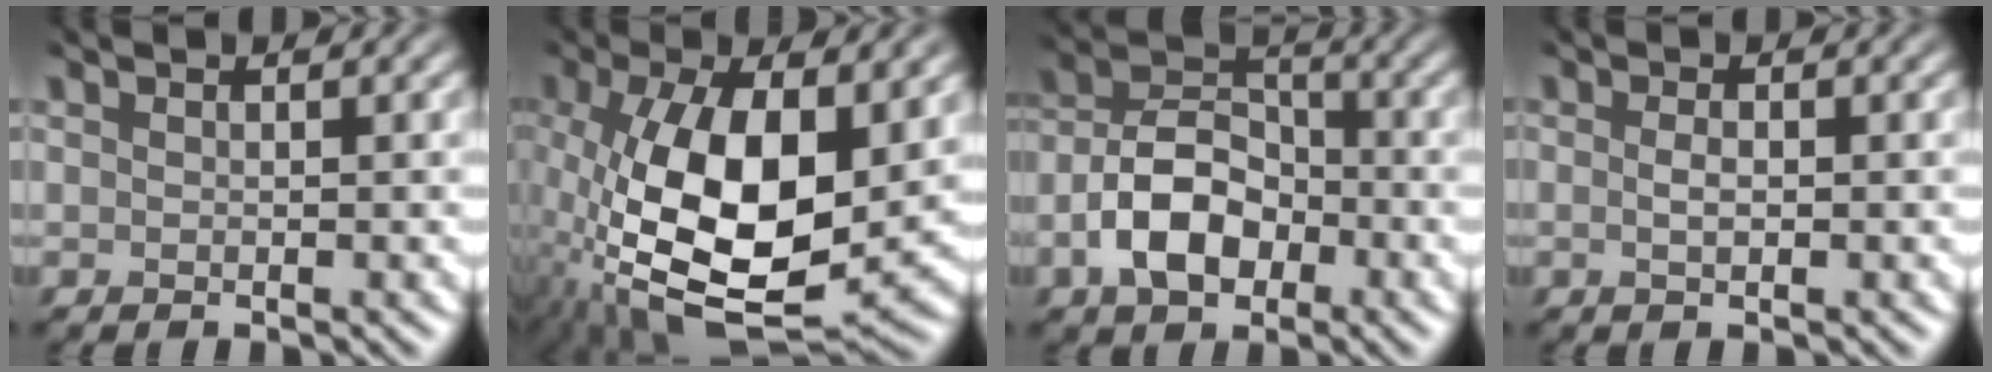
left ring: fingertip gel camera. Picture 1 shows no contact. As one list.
[{"total": 12.7, "force": [-2.2, 5.7, 11.1], "torque": [-0.200, -0.021, -0.037]}, {"total": 5.7, "force": [-3.2, 3.5, 3.1], "torque": [-0.058, -0.001, -0.059]}, {"total": 0.7, "force": [-0.5, 0.2, 0.5], "torque": [-0.013, -0.003, -0.003]}]